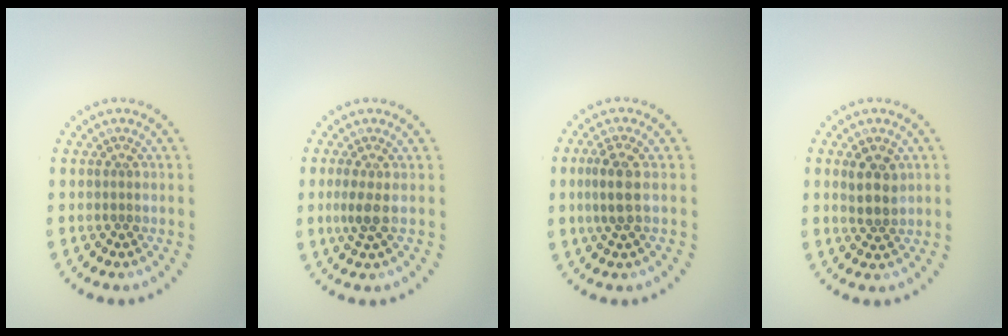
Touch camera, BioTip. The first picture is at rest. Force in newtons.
{"total": 1.7, "press": 1.4, "slide": 0.9}
{"total": 2.6, "press": 2.3, "slide": 1.1}
{"total": 2.6, "press": 2.4, "slide": 0.8}